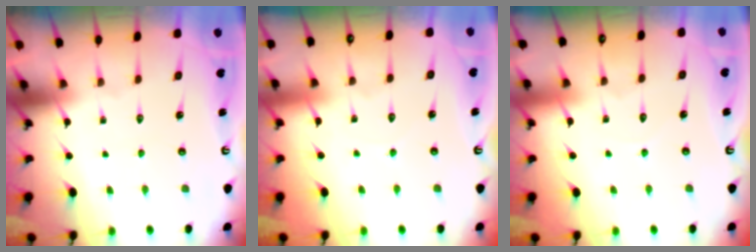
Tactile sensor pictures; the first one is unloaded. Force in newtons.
{"total": 2.1, "press": 2.1, "slide": 0.2}
{"total": 2.9, "press": 2.9, "slide": 0.3}